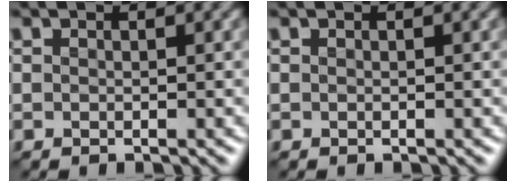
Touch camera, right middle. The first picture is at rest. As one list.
[{"total": 0.0}]